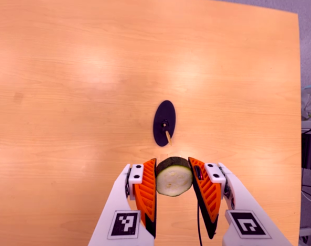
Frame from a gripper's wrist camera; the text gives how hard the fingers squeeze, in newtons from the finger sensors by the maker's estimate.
{"total": 12.0, "left": 11.1, "right": 12.9}